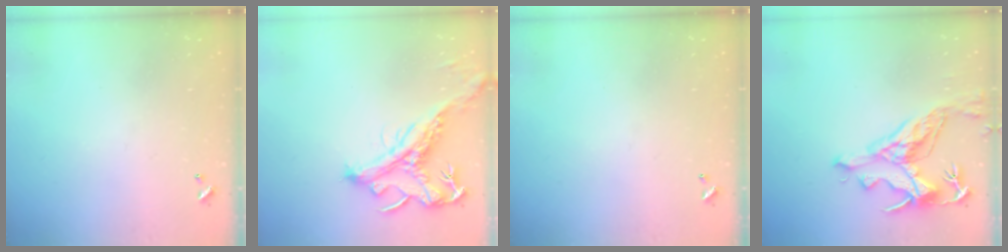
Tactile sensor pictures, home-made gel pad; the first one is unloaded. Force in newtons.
{"total": 2.0, "press": 1.5, "slide": 1.3}
{"total": 0.0}
{"total": 7.8, "press": 7.7, "slide": 1.4}